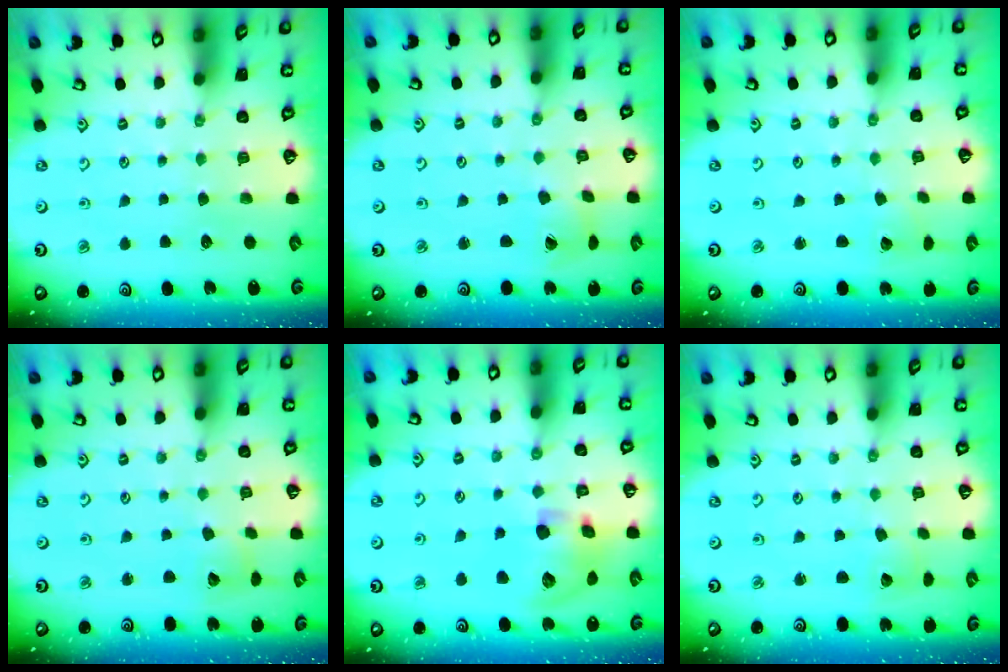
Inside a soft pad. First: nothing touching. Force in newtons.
{"total": 2.2, "press": 2.2, "slide": 0.4}
{"total": 1.3, "press": 1.3, "slide": 0.0}
{"total": 4.0, "press": 4.0, "slide": 0.4}
{"total": 14.2, "press": 14.0, "slide": 2.3}
{"total": 1.8, "press": 1.8, "slide": 0.1}